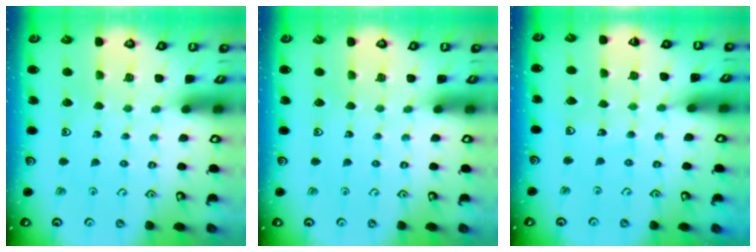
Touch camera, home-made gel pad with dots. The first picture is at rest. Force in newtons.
{"total": 0.0}
{"total": 6.3, "press": 6.0, "slide": 2.0}